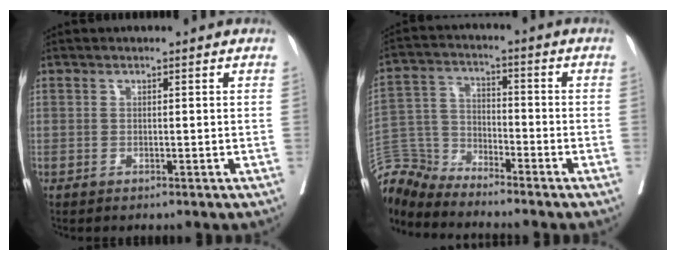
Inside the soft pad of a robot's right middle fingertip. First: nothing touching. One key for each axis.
{"total": 7.4, "fx": -7.3, "fy": 0.1, "fz": -1.1, "tx": 0.012, "ty": 0.019, "tz": -0.146}